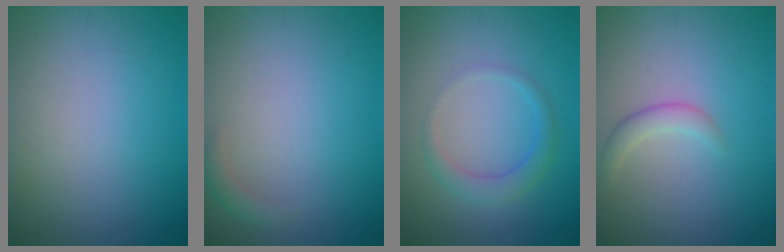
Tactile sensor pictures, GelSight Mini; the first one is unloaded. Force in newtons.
{"total": 1.0, "press": 1.0, "slide": 0.0}
{"total": 2.2, "press": 2.2, "slide": 0.1}
{"total": 1.6, "press": 1.6, "slide": 0.1}